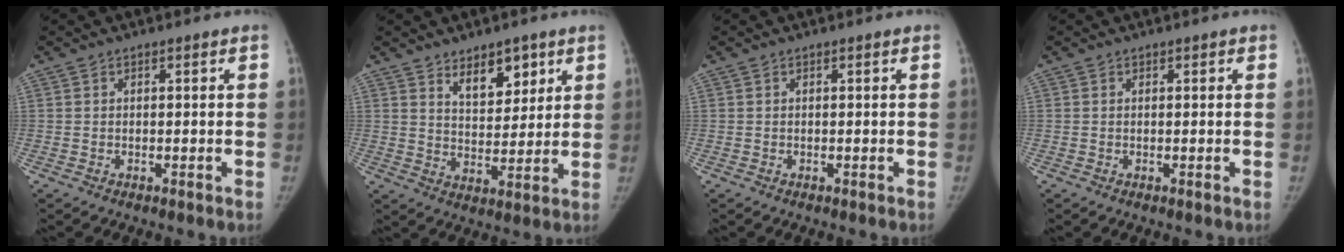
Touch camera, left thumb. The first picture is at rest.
{"total": 8.2, "force": [4.9, 4.5, 4.8], "torque": [-0.035, -0.036, 0.082]}
{"total": 0.0}
{"total": 0.0}